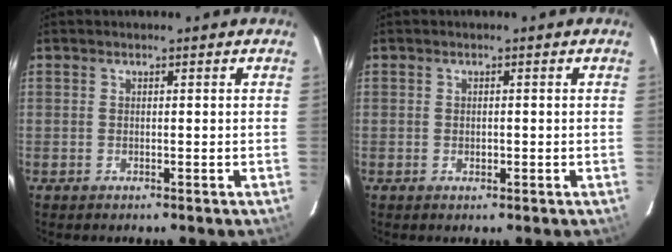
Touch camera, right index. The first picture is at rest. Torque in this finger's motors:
{"motor_torque": [-0.06, 0.01, -0.01, 0.00]}